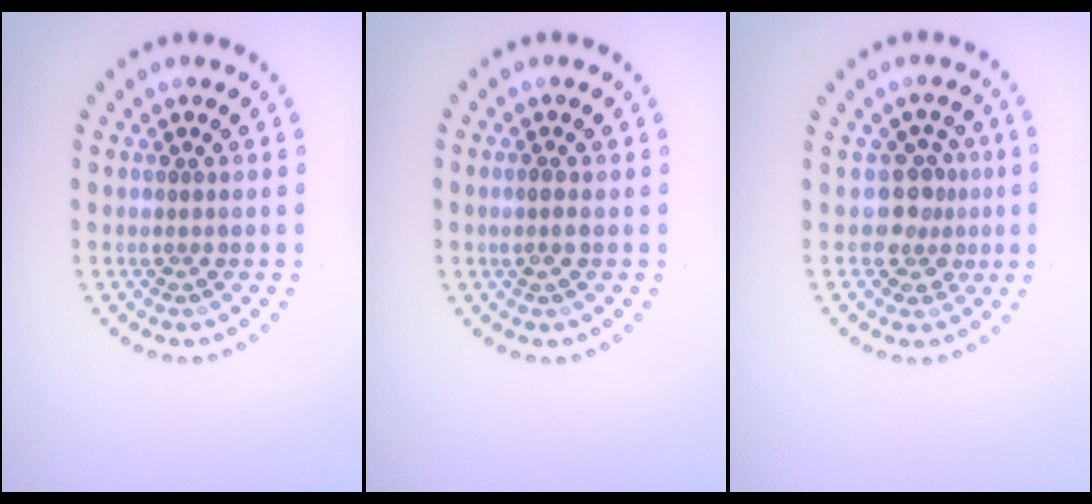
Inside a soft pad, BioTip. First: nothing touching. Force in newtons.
{"total": 0.9, "press": 0.8, "slide": 0.4}
{"total": 2.7, "press": 2.1, "slide": 1.7}